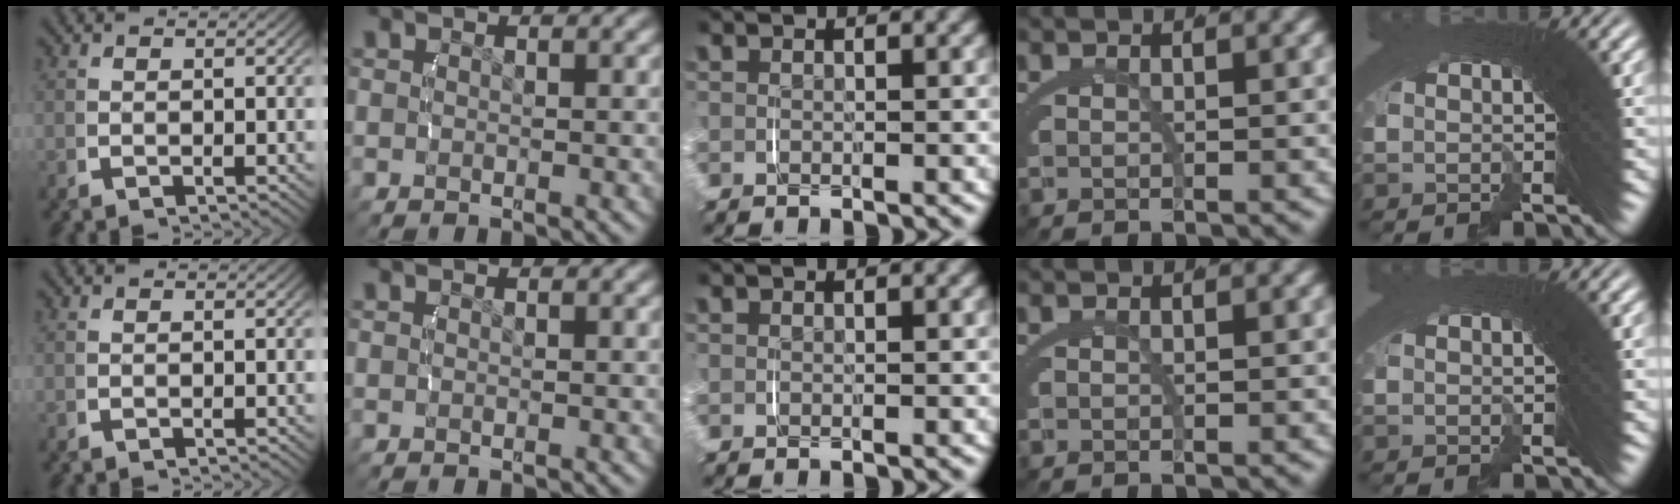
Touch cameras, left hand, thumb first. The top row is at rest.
{}